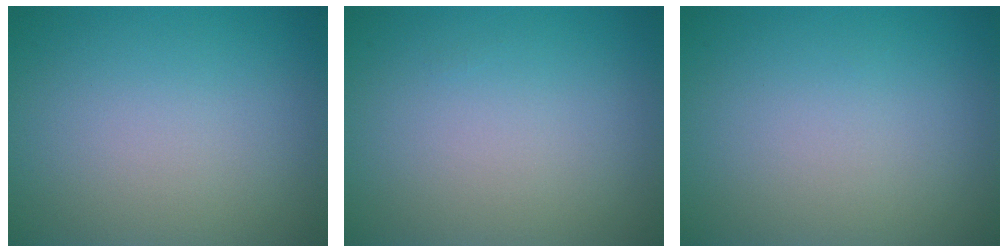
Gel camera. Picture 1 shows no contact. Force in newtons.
{"total": 0.0}
{"total": 0.0}